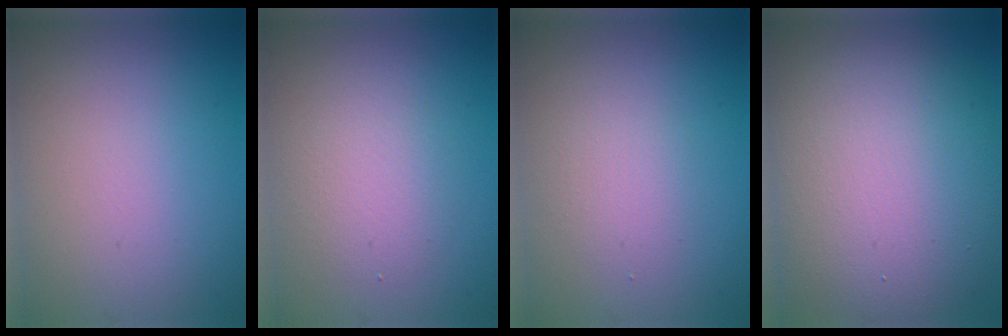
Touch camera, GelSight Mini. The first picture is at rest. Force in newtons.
{"total": 2.8, "press": 2.8, "slide": 0.3}
{"total": 2.0, "press": 2.0, "slide": 0.0}
{"total": 13.1, "press": 13.1, "slide": 0.5}